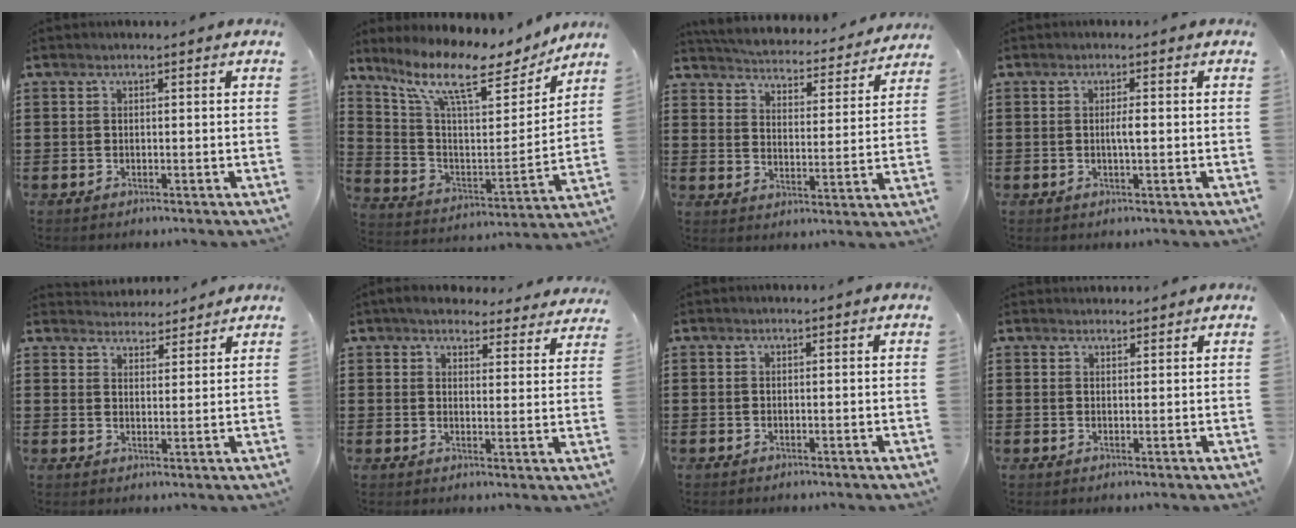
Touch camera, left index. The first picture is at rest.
{"total": 11.8, "force": [8.6, 3.3, 7.4], "torque": [-0.163, -0.049, 0.141]}
{"total": 4.1, "force": [4.1, -0.1, 0.2], "torque": [-0.030, -0.040, 0.065]}
{"total": 1.9, "force": [-0.1, 0.3, 1.9], "torque": [-0.037, -0.002, -0.002]}
{"total": 3.7, "force": [3.6, 0.7, -0.1], "torque": [-0.010, -0.011, 0.068]}
{"total": 4.4, "force": [4.2, 1.0, 1.0], "torque": [-0.037, -0.018, 0.076]}
{"total": 0.0}
{"total": 1.5, "force": [1.5, 0.4, 0.0], "torque": [0.004, -0.001, 0.027]}